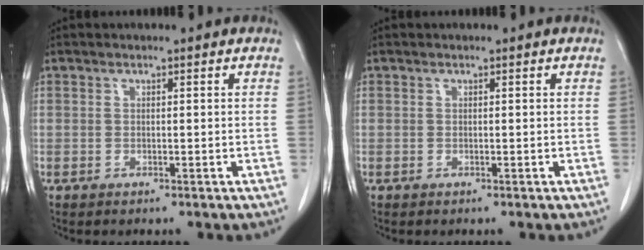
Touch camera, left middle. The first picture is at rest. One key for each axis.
{"total": 0.0}